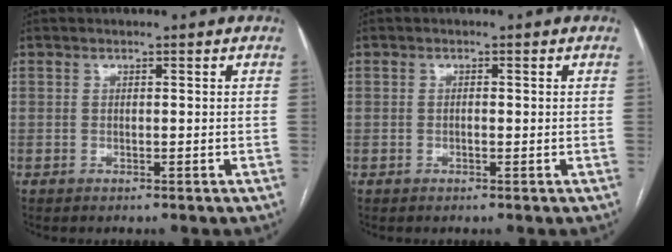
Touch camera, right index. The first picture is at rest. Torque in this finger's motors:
{"motor_torque": [0.18, 0.35, -0.05, 0.00]}